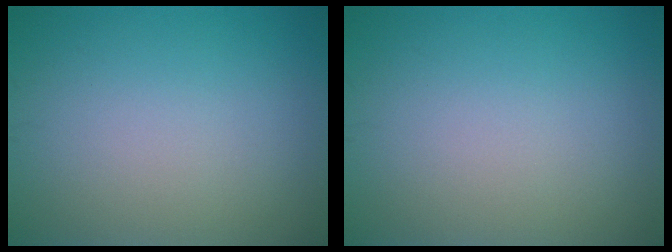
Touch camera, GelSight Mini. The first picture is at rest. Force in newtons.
{"total": 0.0}